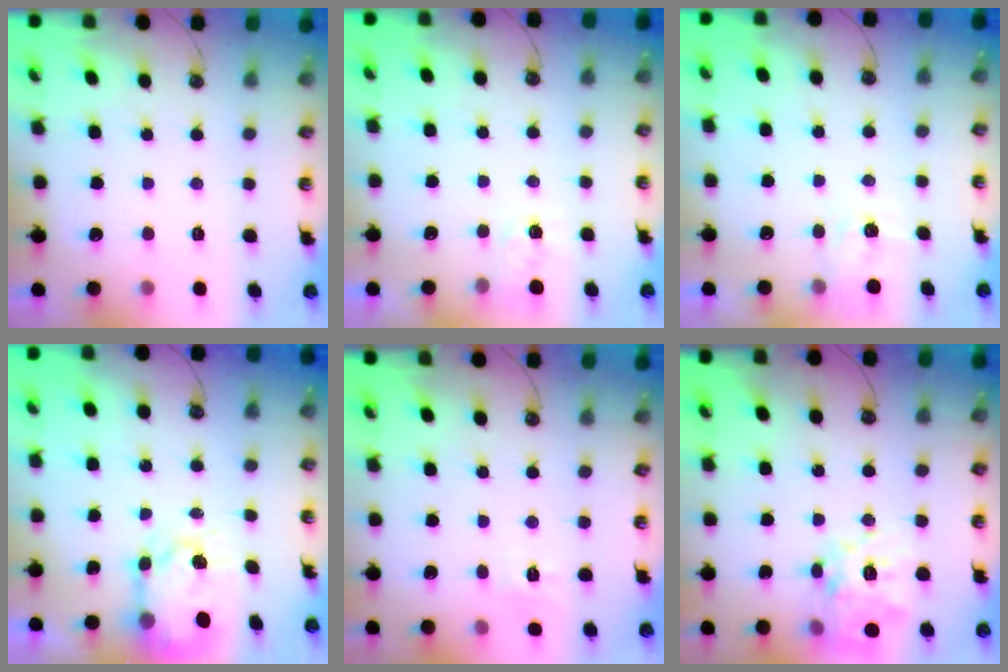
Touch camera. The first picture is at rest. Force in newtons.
{"total": 2.9, "press": 2.9, "slide": 0.5}
{"total": 4.1, "press": 4.0, "slide": 0.6}
{"total": 7.1, "press": 7.1, "slide": 0.7}
{"total": 3.0, "press": 3.0, "slide": 0.1}
{"total": 16.2, "press": 16.2, "slide": 1.3}